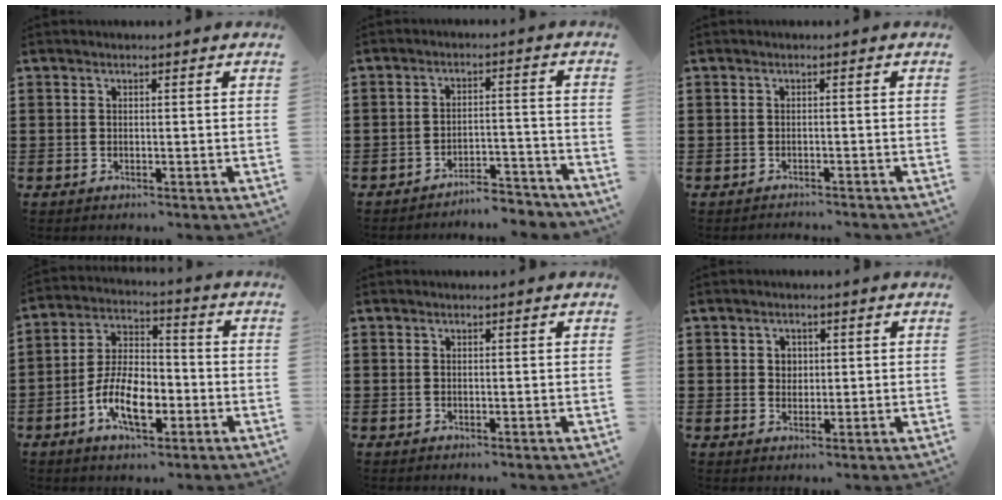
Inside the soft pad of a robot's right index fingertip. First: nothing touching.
{"total": 5.0, "force": [-4.9, 0.3, 0.9], "torque": [-0.019, 0.004, -0.099]}
{"total": 1.2, "force": [-1.2, 0.0, -0.2], "torque": [-0.001, 0.001, -0.026]}
{"total": 9.9, "force": [-4.0, 4.9, 7.5], "torque": [-0.157, -0.001, -0.079]}
{"total": 0.0}
{"total": 2.0, "force": [0.6, 1.8, 0.6], "torque": [-0.019, 0.011, 0.009]}